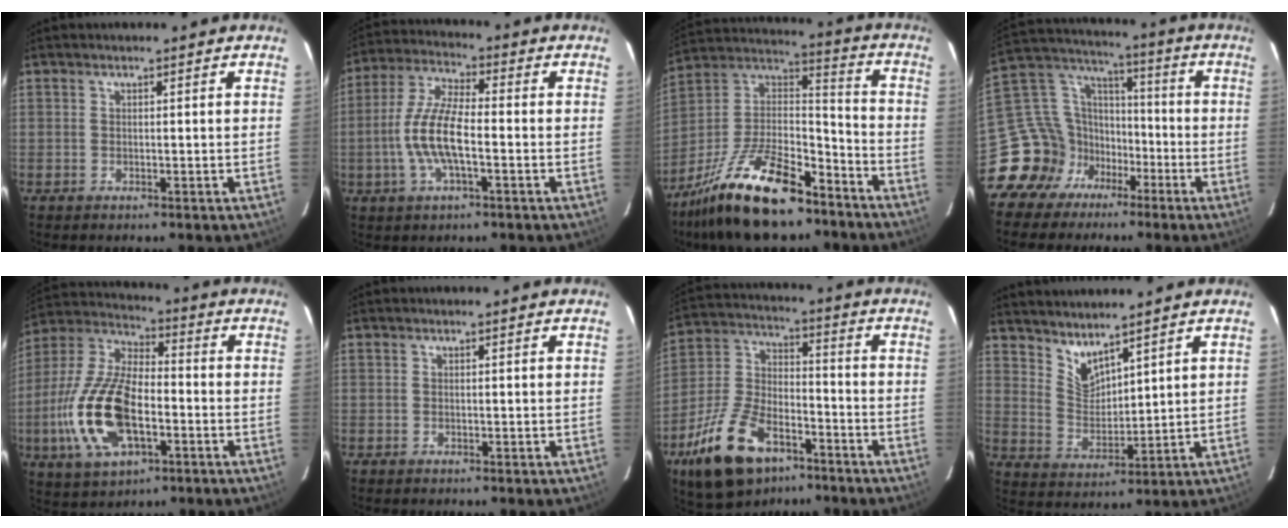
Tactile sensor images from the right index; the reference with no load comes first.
{"total": 10.7, "force": [-2.5, 3.2, 9.9], "torque": [-0.209, 0.002, -0.052]}
{"total": 23.0, "force": [-15.6, 8.9, 14.3], "torque": [-0.283, 0.003, -0.262]}
{"total": 14.5, "force": [-7.7, 11.5, 4.3], "torque": [-0.102, 0.052, -0.132]}
{"total": 19.0, "force": [-5.2, 9.0, 15.9], "torque": [-0.351, -0.008, -0.096]}
{"total": 0.0}
{"total": 18.2, "force": [-10.3, 9.6, 11.4], "torque": [-0.244, 0.001, -0.180]}
{"total": 6.2, "force": [5.4, 1.7, 2.6], "torque": [-0.045, -0.007, 0.111]}